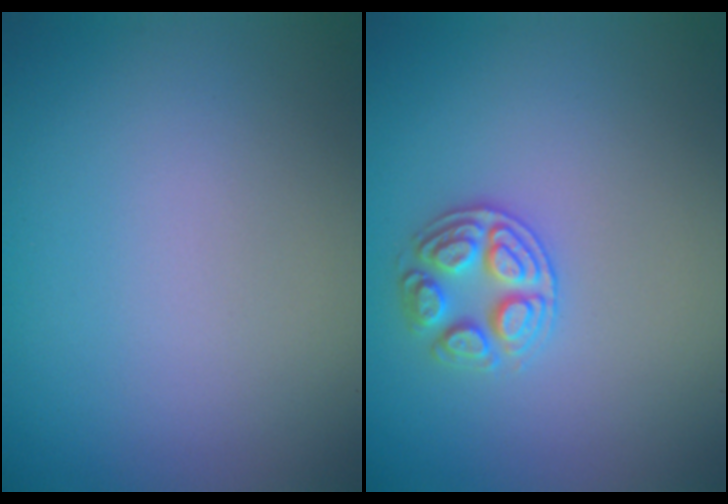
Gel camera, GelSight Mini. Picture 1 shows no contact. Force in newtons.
{"total": 2.7, "press": 2.6, "slide": 0.4}